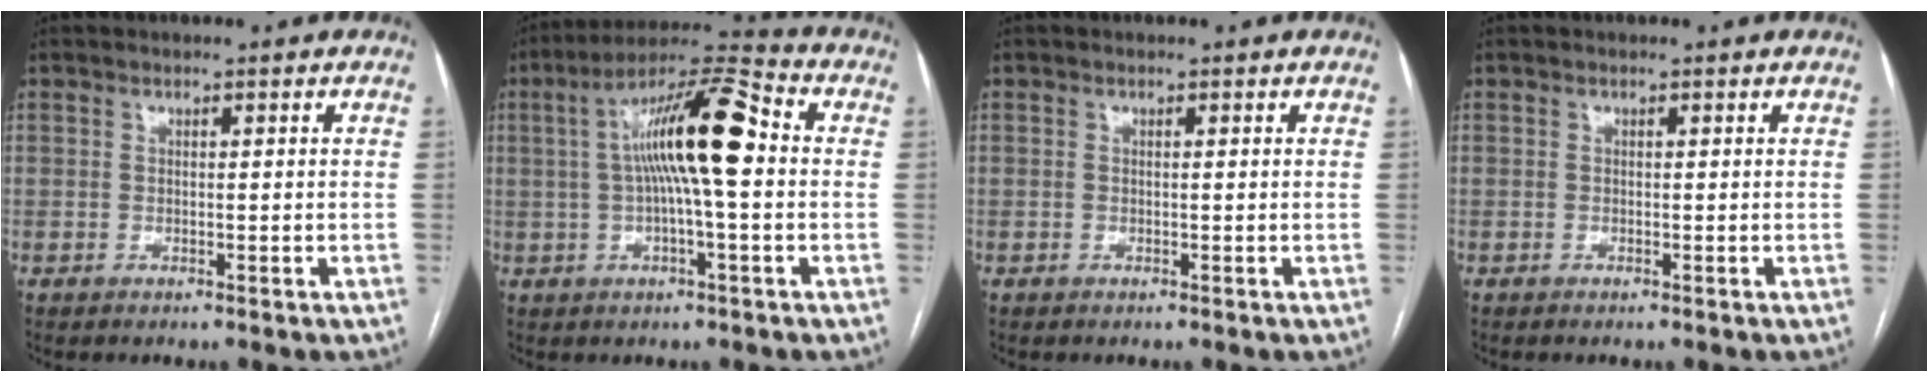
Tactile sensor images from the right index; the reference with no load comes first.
{"total": 13.5, "force": [1.1, 1.7, 13.3], "torque": [-0.235, 0.033, 0.012]}
{"total": 0.0}
{"total": 0.0}